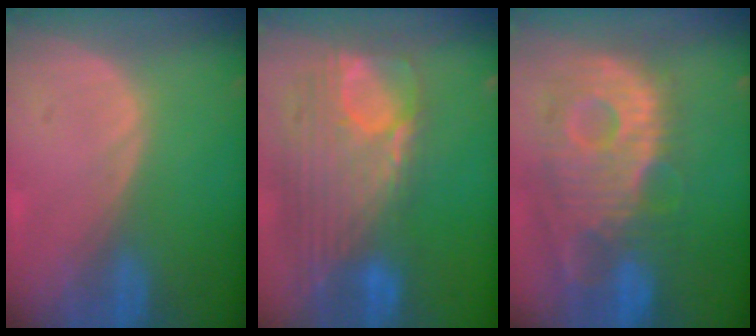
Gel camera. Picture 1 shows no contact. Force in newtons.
{"total": 12.6, "press": 10.7, "slide": 6.7}
{"total": 13.0, "press": 11.3, "slide": 6.4}